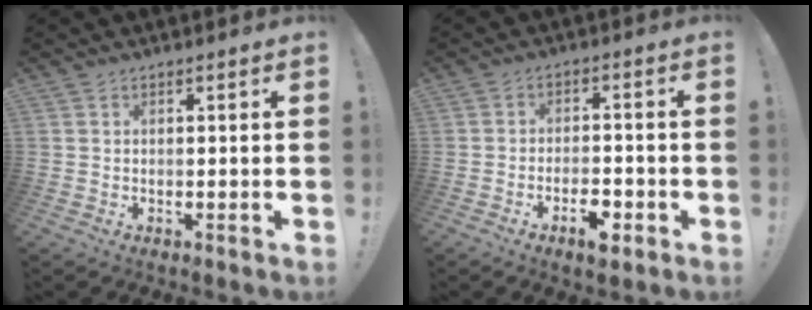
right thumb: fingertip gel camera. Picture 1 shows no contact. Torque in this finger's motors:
{"motor_torque": [0.67, 0.08, 0.00, -0.04, 0.09]}